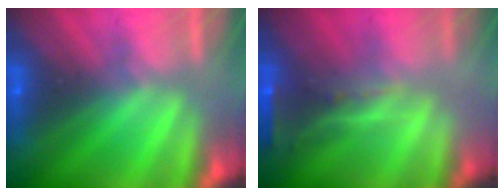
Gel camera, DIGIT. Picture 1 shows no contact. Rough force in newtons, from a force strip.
{"total": 2.5}